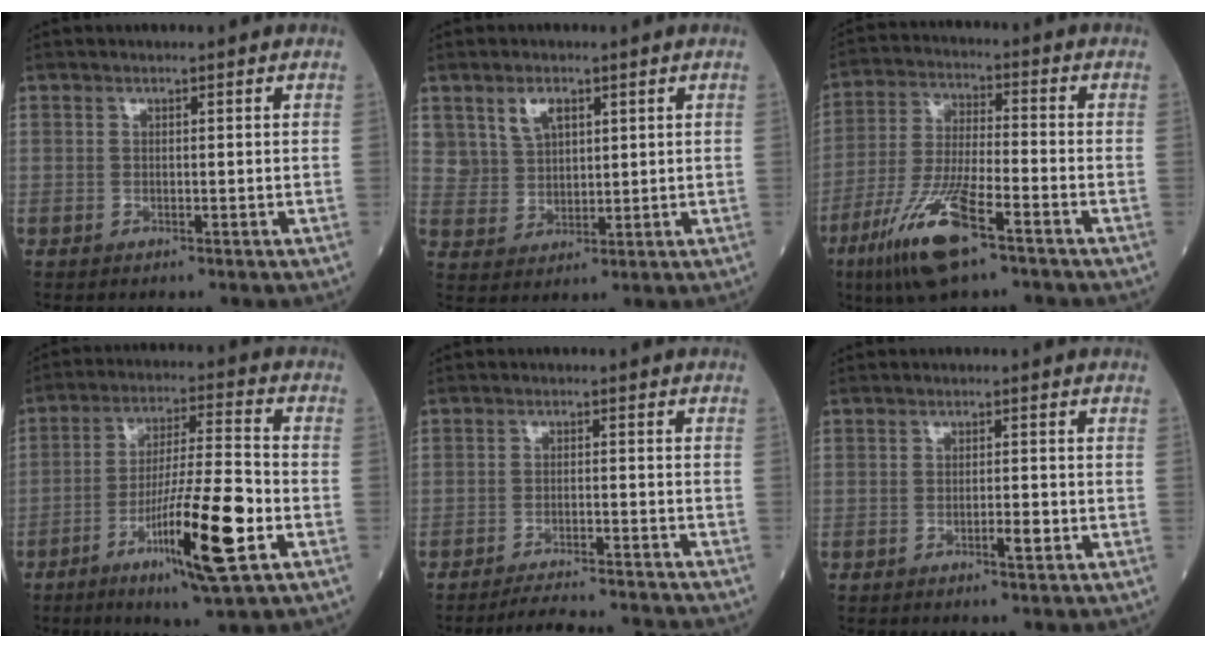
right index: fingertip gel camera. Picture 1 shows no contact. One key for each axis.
{"total": 5.1, "fx": 2.9, "fy": 3.4, "fz": 2.5, "tx": -0.050, "ty": 0.009, "tz": 0.064}
{"total": 12.6, "fx": -7.2, "fy": 2.0, "fz": 10.1, "tx": -0.210, "ty": -0.025, "tz": -0.132}
{"total": 14.2, "fx": -5.6, "fy": 0.6, "fz": 13.0, "tx": -0.232, "ty": -0.017, "tz": -0.093}
{"total": 10.6, "fx": -10.3, "fy": -0.2, "fz": 2.3, "tx": -0.033, "ty": -0.007, "tz": -0.143}
{"total": 2.0, "fx": -0.8, "fy": 0.3, "fz": 1.7, "tx": -0.031, "ty": -0.002, "tz": -0.012}